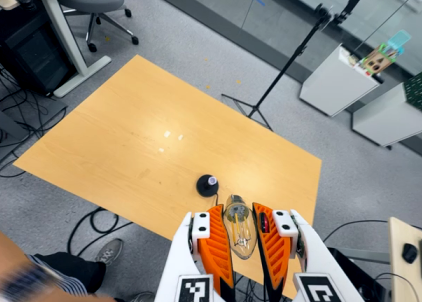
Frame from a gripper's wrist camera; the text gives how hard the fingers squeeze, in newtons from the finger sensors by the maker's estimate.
{"total": 23.8, "left": 26.0, "right": 21.6}